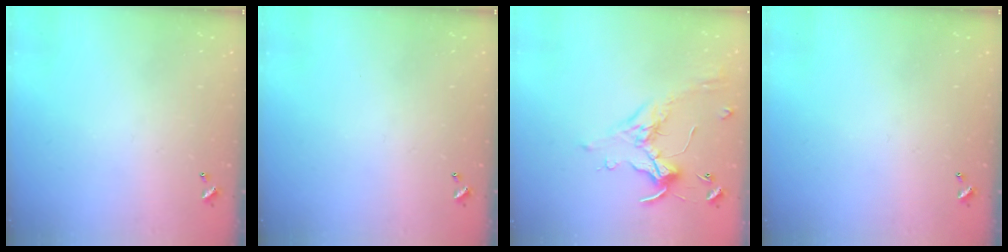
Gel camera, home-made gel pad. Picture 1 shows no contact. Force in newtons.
{"total": 0.0}
{"total": 0.9, "press": 0.5, "slide": 0.7}
{"total": 0.0}